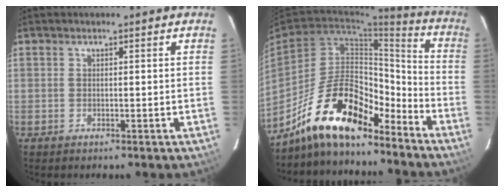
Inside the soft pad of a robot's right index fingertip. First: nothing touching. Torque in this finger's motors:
{"motor_torque": [1.61, -0.53, 1.05, 0.20]}